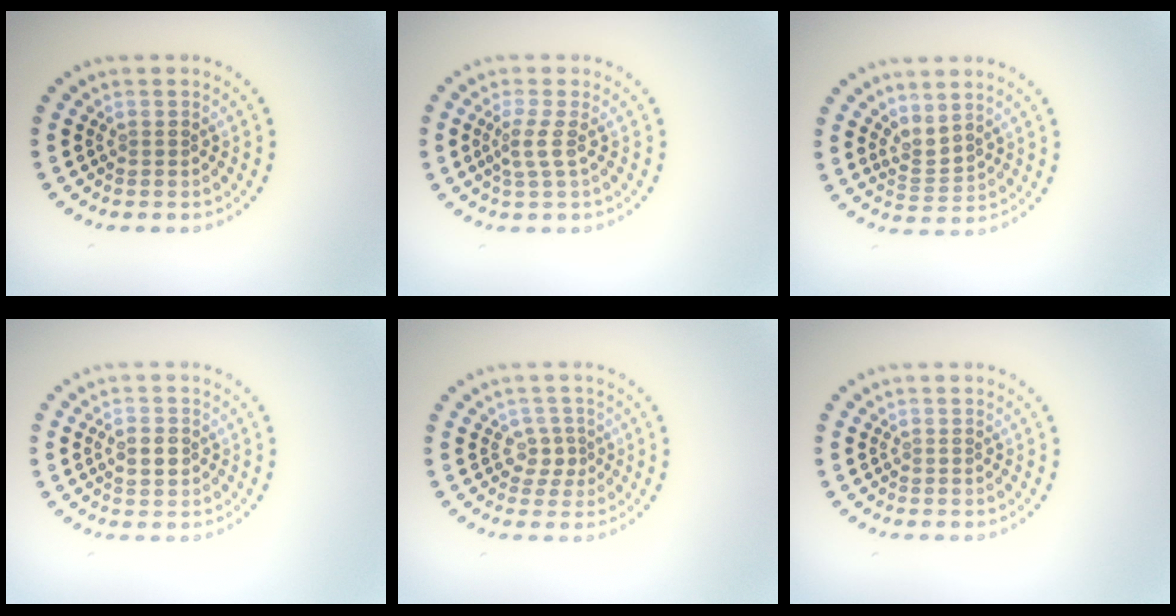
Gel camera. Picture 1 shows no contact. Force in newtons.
{"total": 1.7, "press": 1.3, "slide": 1.0}
{"total": 2.3, "press": 1.5, "slide": 1.7}
{"total": 2.5, "press": 2.5, "slide": 0.0}
{"total": 1.7, "press": 1.3, "slide": 1.1}
{"total": 0.0}